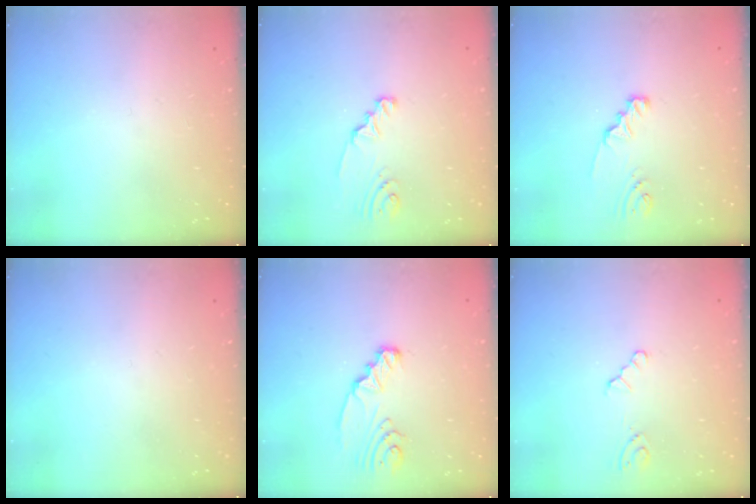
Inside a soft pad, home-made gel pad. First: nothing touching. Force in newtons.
{"total": 2.4, "press": 2.4, "slide": 0.1}
{"total": 2.1, "press": 2.1, "slide": 0.2}
{"total": 0.0}
{"total": 4.1, "press": 4.1, "slide": 0.4}
{"total": 2.1, "press": 2.1, "slide": 0.3}